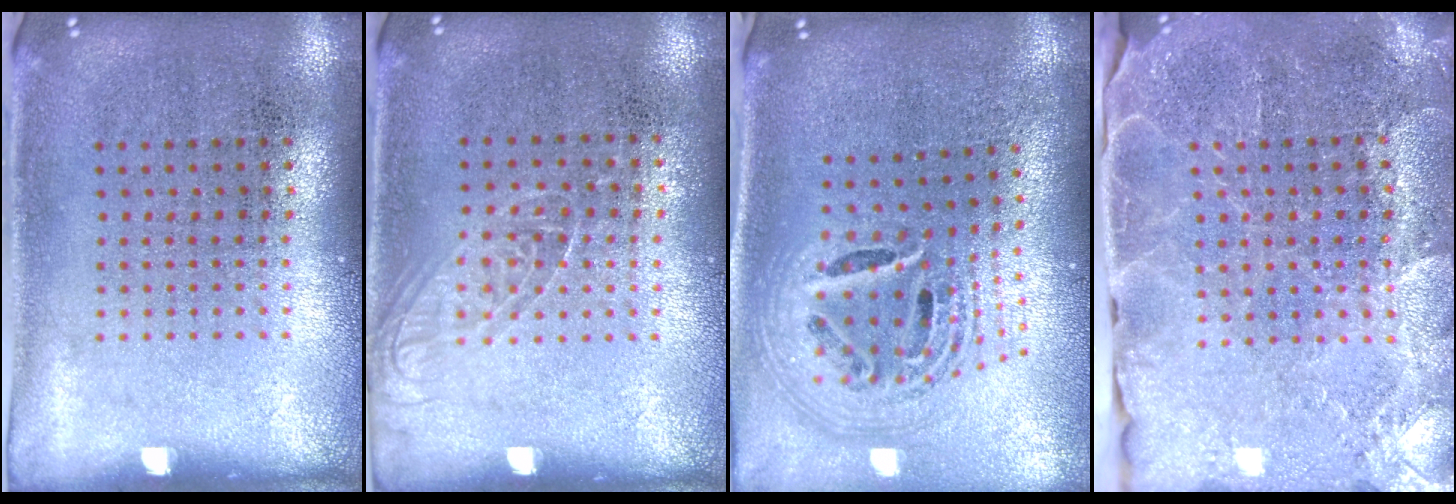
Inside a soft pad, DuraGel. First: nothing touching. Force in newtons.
{"total": 1.1, "press": 0.9, "slide": 0.5}
{"total": 2.7, "press": 1.9, "slide": 1.9}
{"total": 3.1, "press": 3.1, "slide": 0.3}